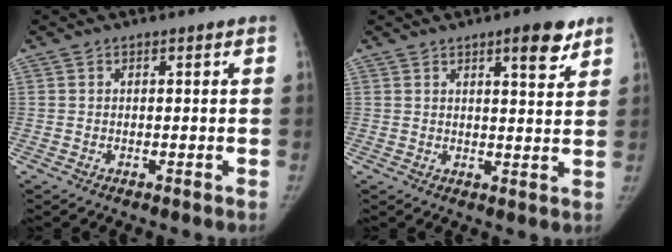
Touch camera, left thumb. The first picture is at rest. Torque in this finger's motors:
{"motor_torque": [0.77, -0.33, 0.78, -0.04, 0.01]}